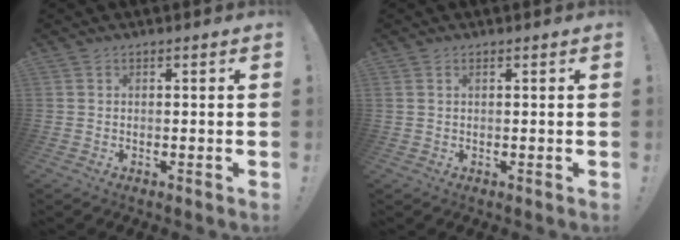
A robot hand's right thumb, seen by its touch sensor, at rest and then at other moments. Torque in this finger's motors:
{"motor_torque": [-0.06, -0.05, -0.24, -0.06, 0.11]}